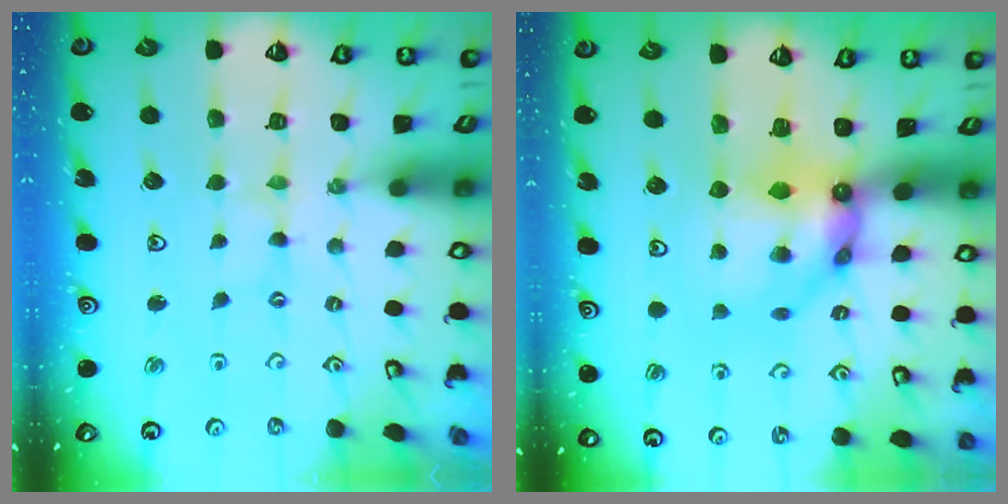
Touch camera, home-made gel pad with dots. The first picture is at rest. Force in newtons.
{"total": 9.8, "press": 9.7, "slide": 0.7}